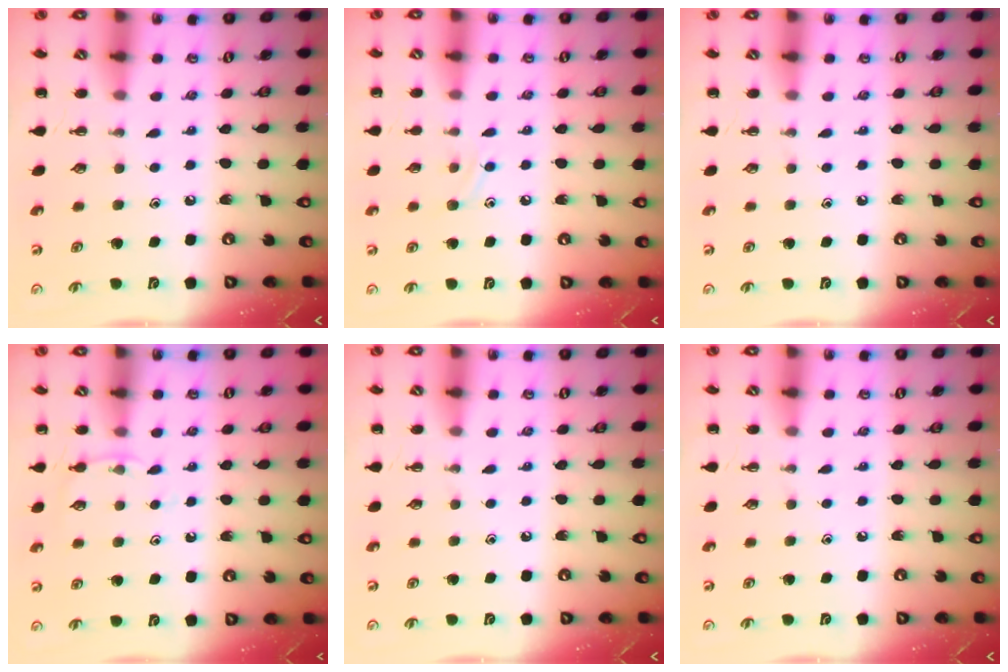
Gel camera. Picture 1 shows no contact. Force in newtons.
{"total": 7.2, "press": 7.1, "slide": 1.6}
{"total": 0.0}
{"total": 4.9, "press": 4.6, "slide": 1.5}
{"total": 0.0}
{"total": 0.0}